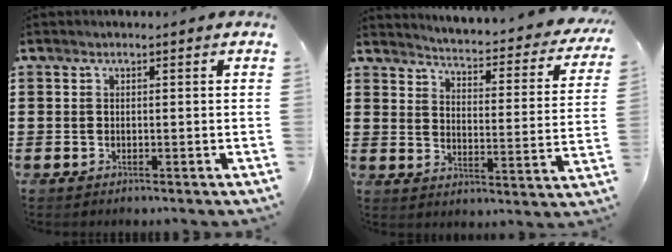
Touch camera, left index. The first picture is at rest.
{"total": 3.1, "force": [2.9, -0.4, 1.0], "torque": [-0.030, -0.036, 0.036]}